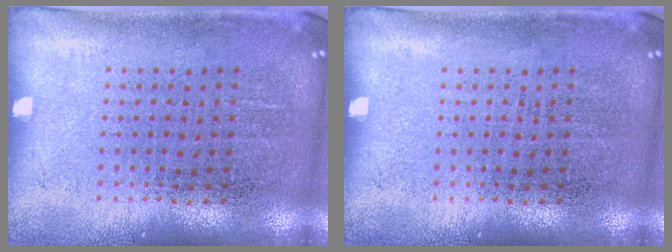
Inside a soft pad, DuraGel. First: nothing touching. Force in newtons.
{"total": 0.0}